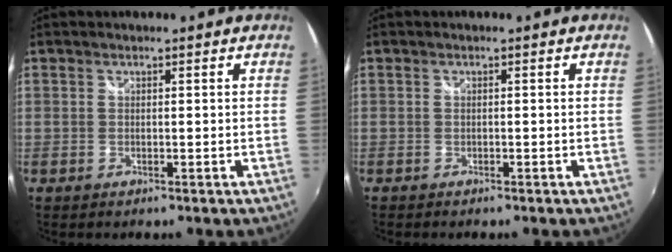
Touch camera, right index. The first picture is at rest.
{"total": 0.8, "force": [-0.7, 0.2, 0.3], "torque": [-0.008, -0.003, -0.013]}